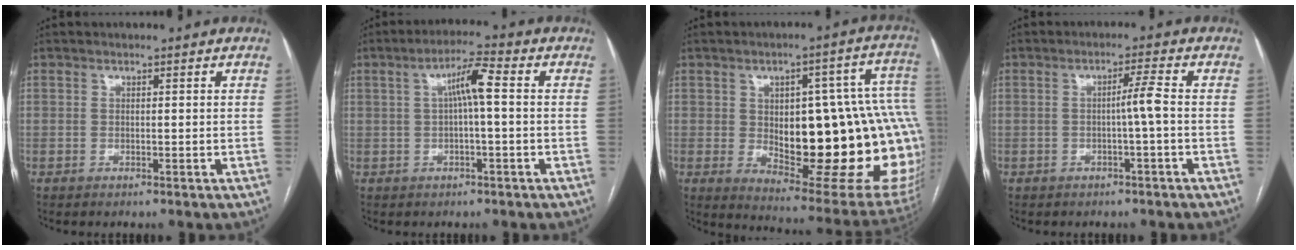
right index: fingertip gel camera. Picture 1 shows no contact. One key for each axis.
{"total": 5.3, "fx": 0.6, "fy": 0.5, "fz": 5.2, "tx": -0.091, "ty": 0.018, "tz": 0.008}
{"total": 29.5, "fx": -1.8, "fy": 8.7, "fz": 28.1, "tx": -0.293, "ty": 0.026, "tz": 0.003}
{"total": 2.9, "fx": -0.6, "fy": -0.6, "fz": 2.7, "tx": -0.044, "ty": 0.004, "tz": -0.009}